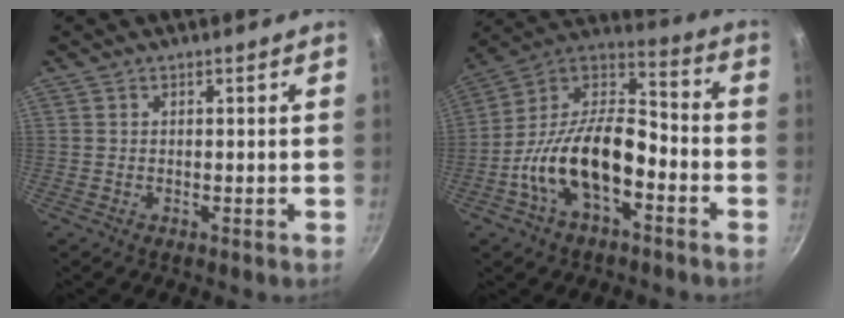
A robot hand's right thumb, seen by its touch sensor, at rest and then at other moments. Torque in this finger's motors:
{"motor_torque": [1.18, 1.12, 1.38, -1.39, 0.27]}